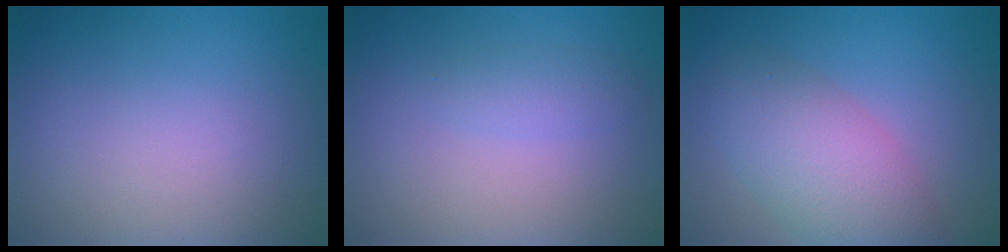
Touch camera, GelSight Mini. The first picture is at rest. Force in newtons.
{"total": 1.4, "press": 1.4, "slide": 0.1}
{"total": 5.3, "press": 5.3, "slide": 0.5}